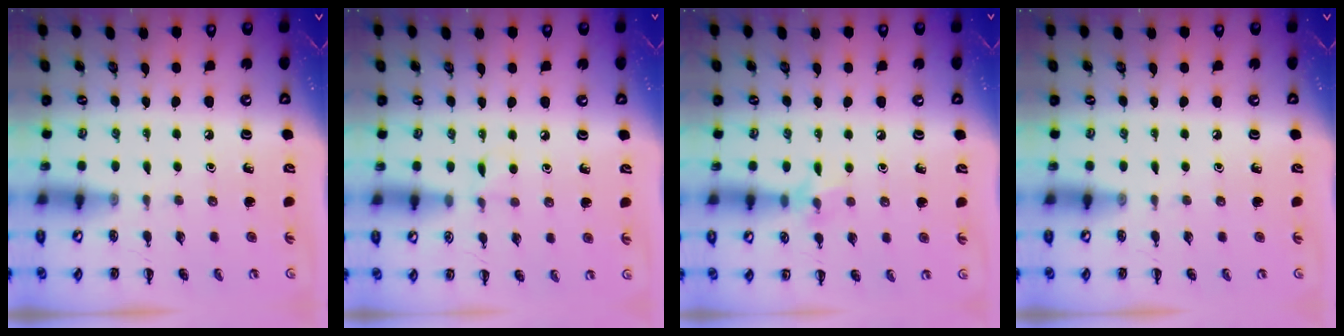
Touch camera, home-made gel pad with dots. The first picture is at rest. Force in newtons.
{"total": 5.0, "press": 4.7, "slide": 1.7}
{"total": 6.7, "press": 6.4, "slide": 1.8}
{"total": 0.0}